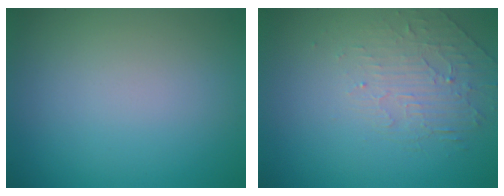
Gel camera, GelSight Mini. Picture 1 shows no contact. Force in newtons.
{"total": 2.1, "press": 1.2, "slide": 1.7}